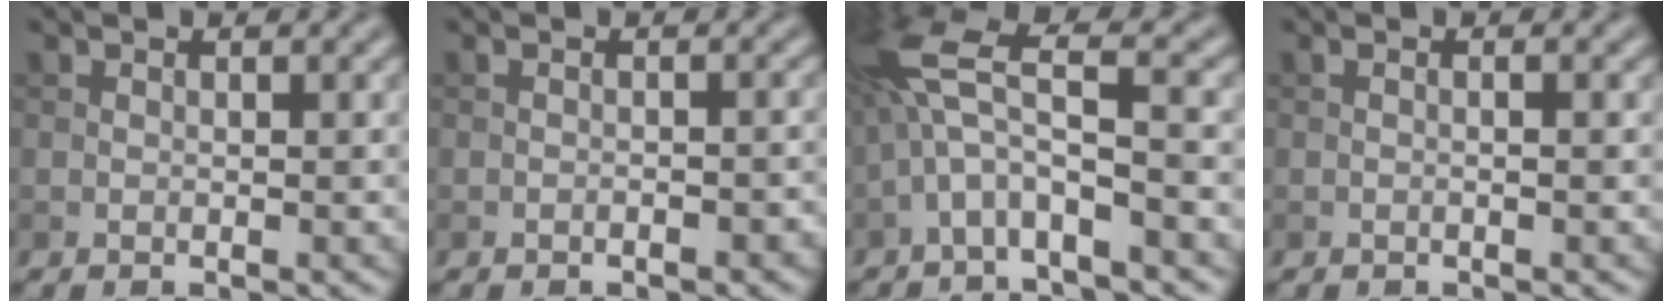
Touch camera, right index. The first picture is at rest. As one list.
[{"total": 1.5, "force": [-0.9, 0.5, 1.2], "torque": [-0.017, 0.001, -0.012]}, {"total": 6.1, "force": [-1.5, 1.6, 5.7], "torque": [-0.125, 0.019, -0.040]}, {"total": 0.6, "force": [-0.1, 0.1, 0.6], "torque": [-0.013, -0.002, -0.004]}]